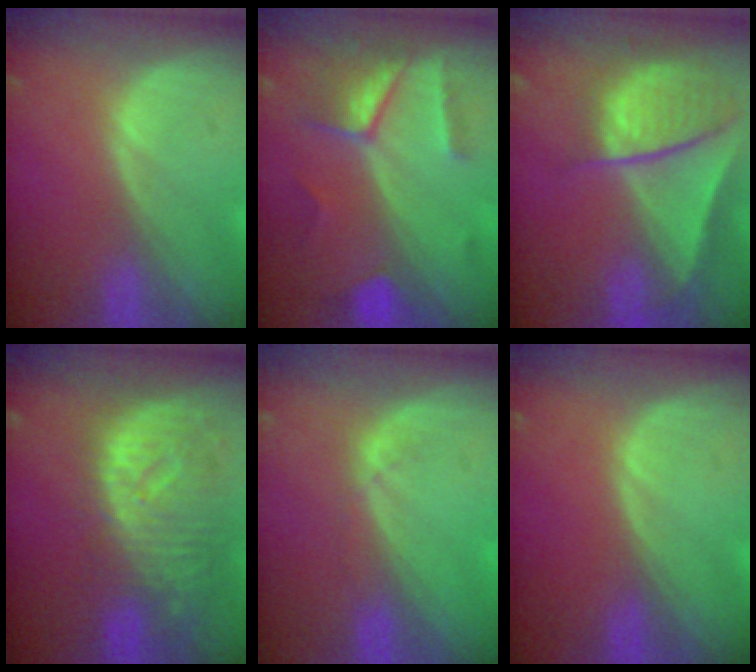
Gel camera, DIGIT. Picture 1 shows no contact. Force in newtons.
{"total": 7.5, "press": 6.6, "slide": 3.4}
{"total": 9.6, "press": 8.2, "slide": 5.0}
{"total": 10.9, "press": 9.6, "slide": 5.2}
{"total": 1.7, "press": 1.5, "slide": 0.8}
{"total": 0.0}